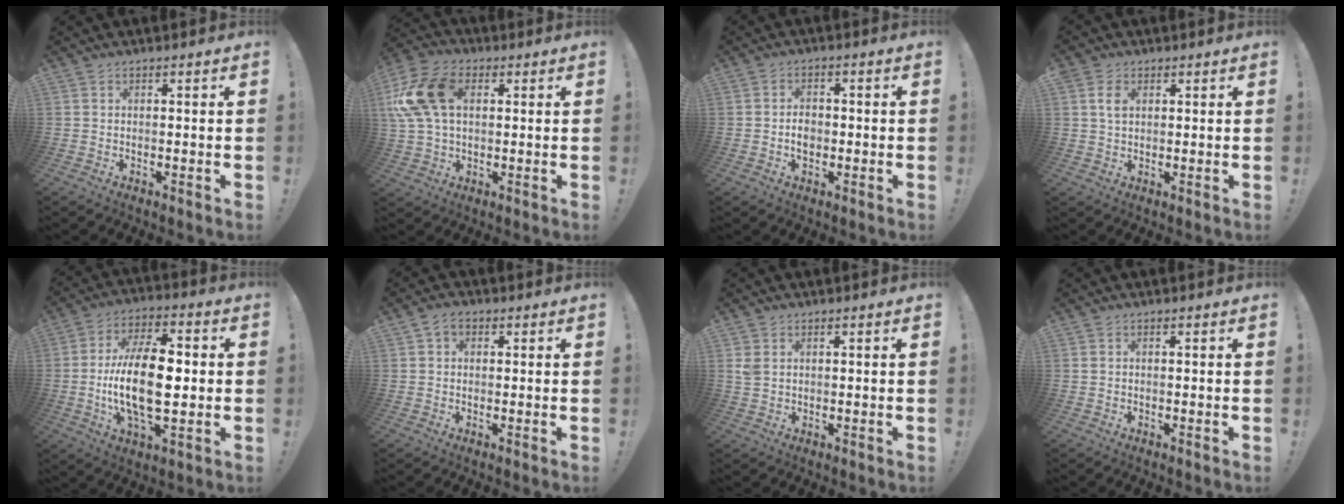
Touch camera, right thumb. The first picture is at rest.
{"total": 18.0, "force": [3.9, 11.7, 13.1], "torque": [-0.255, 0.003, 0.073]}
{"total": 3.7, "force": [-1.0, 2.7, 2.4], "torque": [-0.020, 0.001, -0.020]}
{"total": 4.5, "force": [1.6, 2.9, 3.0], "torque": [-0.047, 0.001, 0.029]}
{"total": 19.2, "force": [-1.4, 8.9, 16.9], "torque": [-0.308, -0.008, -0.032]}
{"total": 3.3, "force": [1.2, 2.5, 1.8], "torque": [-0.031, 0.001, 0.024]}
{"total": 2.9, "force": [1.3, 2.0, 1.6], "torque": [-0.021, -0.002, 0.024]}
{"total": 0.5, "force": [0.4, 0.3, 0.2], "torque": [-0.010, 0.003, 0.009]}